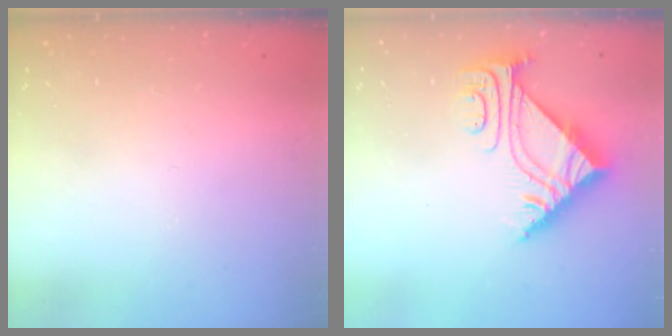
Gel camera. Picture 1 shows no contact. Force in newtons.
{"total": 7.5, "press": 7.4, "slide": 0.8}